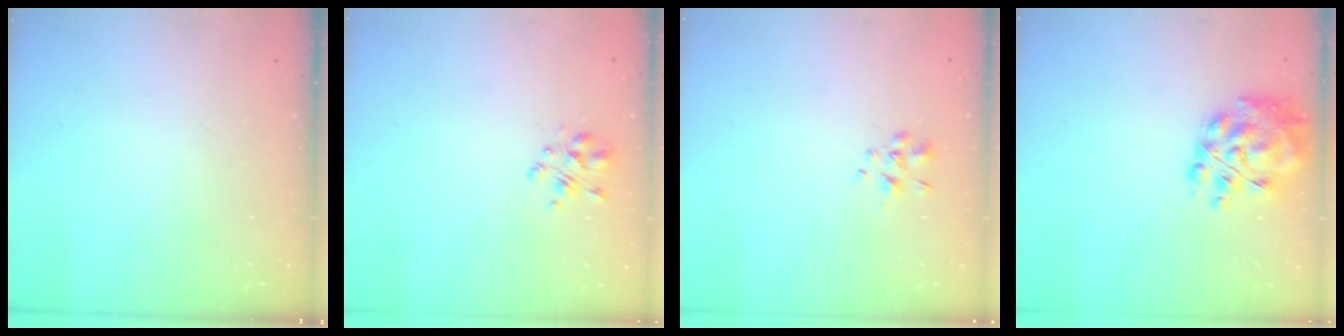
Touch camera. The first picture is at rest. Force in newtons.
{"total": 2.5, "press": 2.4, "slide": 0.8}
{"total": 1.6, "press": 1.4, "slide": 0.7}
{"total": 12.1, "press": 11.6, "slide": 3.2}